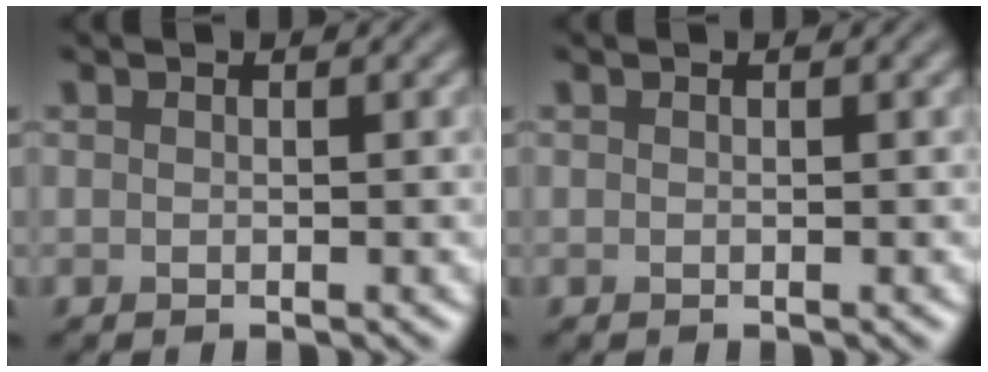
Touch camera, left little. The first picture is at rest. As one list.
[{"total": 0.0}]